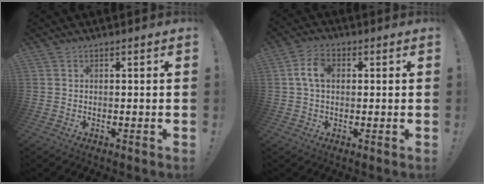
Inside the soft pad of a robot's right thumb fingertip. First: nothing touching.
{"total": 6.7, "force": [1.0, 4.4, 5.0], "torque": [-0.098, 0.013, 0.019]}